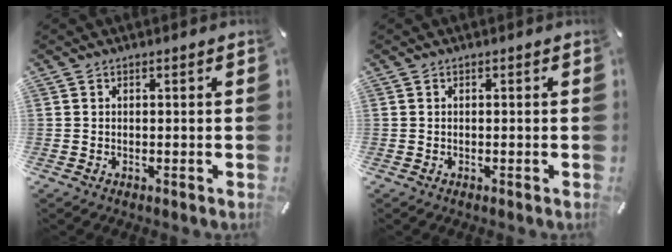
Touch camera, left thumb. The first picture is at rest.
{"total": 0.0}